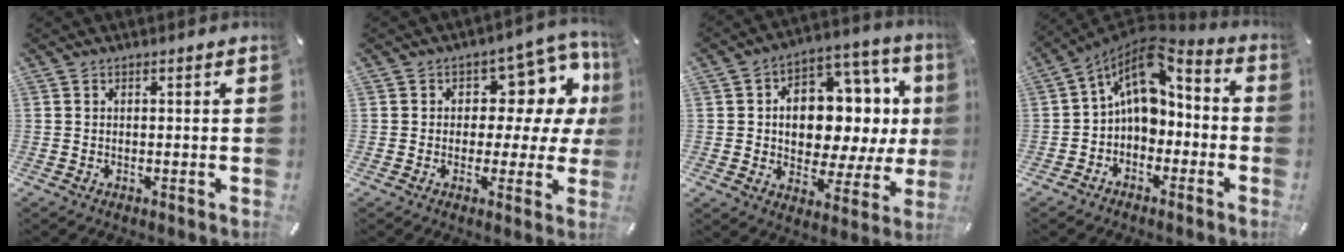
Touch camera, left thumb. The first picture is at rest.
{"total": 10.6, "force": [3.9, 7.5, 6.5], "torque": [-0.077, -0.040, 0.068]}
{"total": 14.5, "force": [1.8, 10.4, 9.9], "torque": [-0.126, -0.026, 0.033]}
{"total": 11.1, "force": [1.7, 8.3, 7.2], "torque": [-0.125, -0.015, 0.032]}